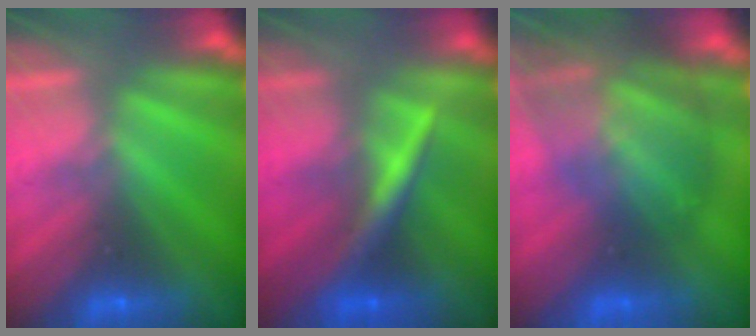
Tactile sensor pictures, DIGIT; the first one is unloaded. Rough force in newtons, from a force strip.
{"total": 2.3}
{"total": 7.6}